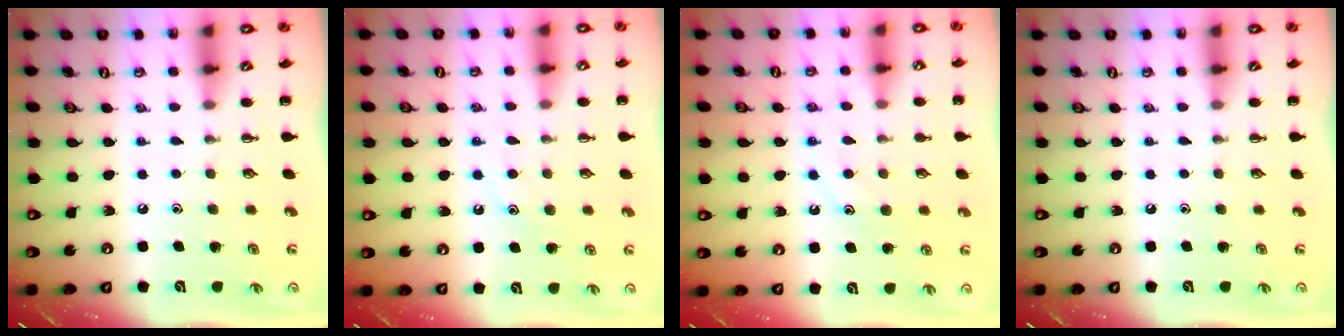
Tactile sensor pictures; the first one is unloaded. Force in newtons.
{"total": 9.7, "press": 9.6, "slide": 1.4}
{"total": 9.7, "press": 9.7, "slide": 0.9}
{"total": 0.0}